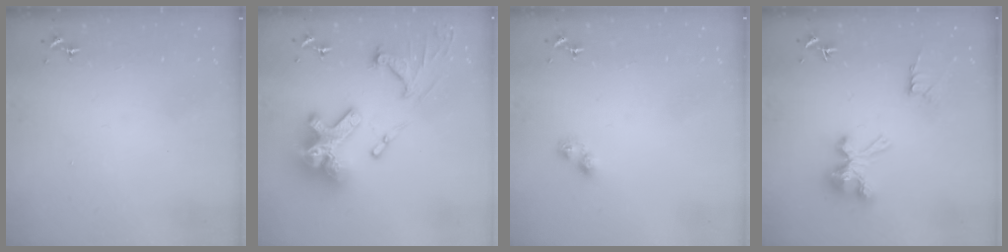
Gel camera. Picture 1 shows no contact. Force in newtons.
{"total": 26.3, "press": 26.1, "slide": 2.5}
{"total": 2.8, "press": 2.8, "slide": 0.5}
{"total": 10.1, "press": 10.1, "slide": 0.1}